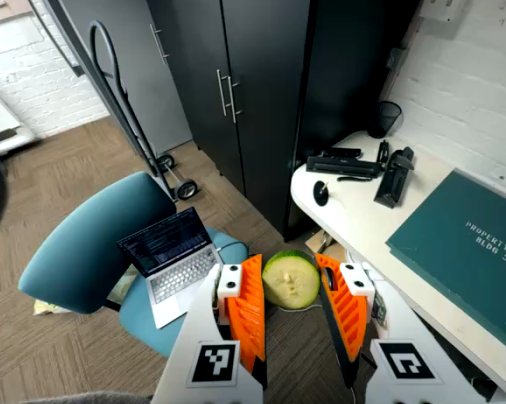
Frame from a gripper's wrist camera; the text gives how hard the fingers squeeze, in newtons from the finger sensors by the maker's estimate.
{"total": 9.3, "left": 9.5, "right": 9.2}